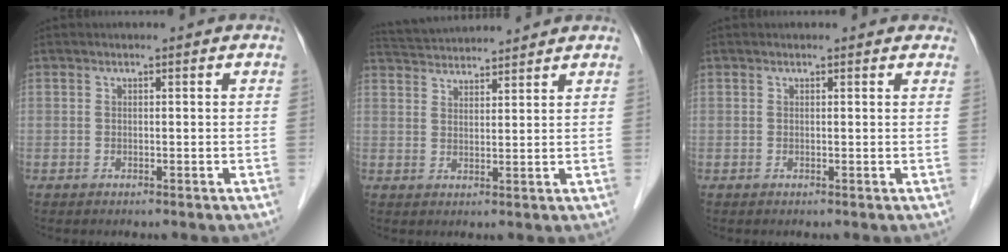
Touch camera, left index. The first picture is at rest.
{"total": 8.1, "force": [7.9, 0.2, 1.6], "torque": [-0.039, 0.035, 0.130]}
{"total": 2.3, "force": [2.1, 0.8, 0.6], "torque": [-0.009, 0.009, 0.012]}